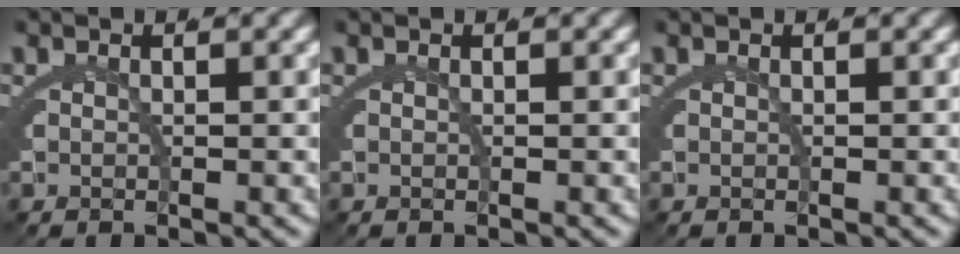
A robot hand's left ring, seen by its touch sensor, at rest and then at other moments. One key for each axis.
{"total": 0.0}
{"total": 0.0}